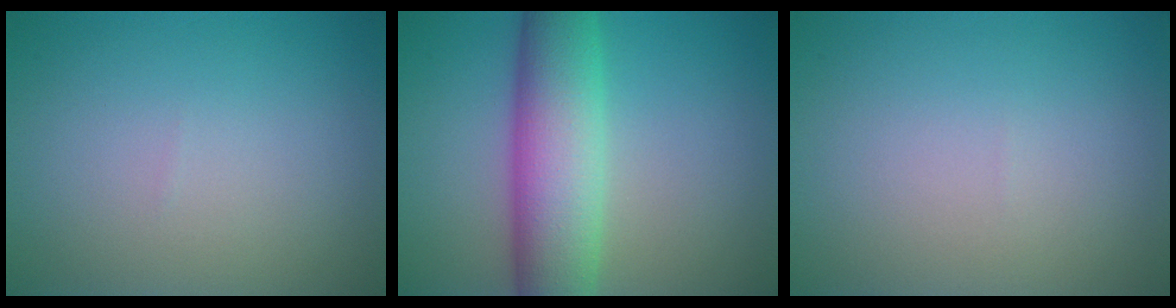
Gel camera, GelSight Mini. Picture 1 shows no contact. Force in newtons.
{"total": 8.5, "press": 8.5, "slide": 0.2}
{"total": 0.0}